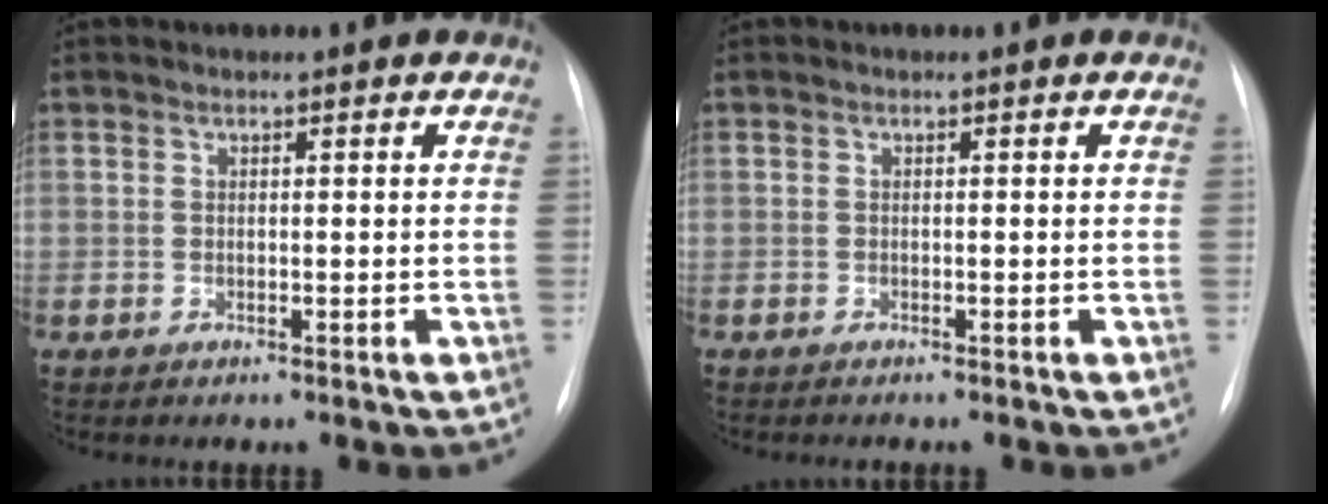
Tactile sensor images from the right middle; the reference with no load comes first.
{"total": 0.6, "force": [-0.6, -0.1, 0.2], "torque": [-0.009, -0.003, -0.011]}